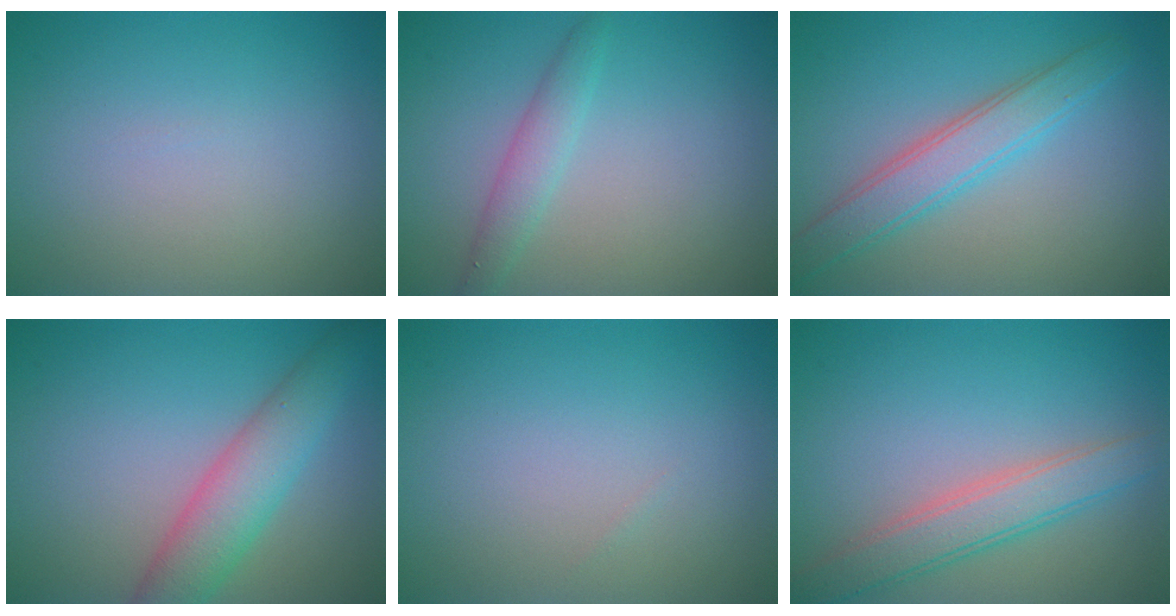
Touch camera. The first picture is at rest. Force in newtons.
{"total": 2.0, "press": 2.0, "slide": 0.0}
{"total": 3.9, "press": 3.9, "slide": 0.1}
{"total": 5.0, "press": 5.0, "slide": 0.2}
{"total": 0.0}
{"total": 3.9, "press": 3.9, "slide": 0.1}